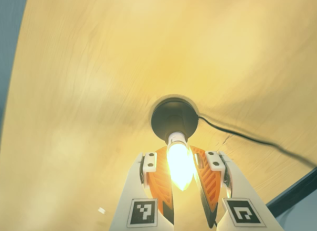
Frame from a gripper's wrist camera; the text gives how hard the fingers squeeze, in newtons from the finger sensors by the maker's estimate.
{"total": 12.6, "left": 11.5, "right": 13.8}